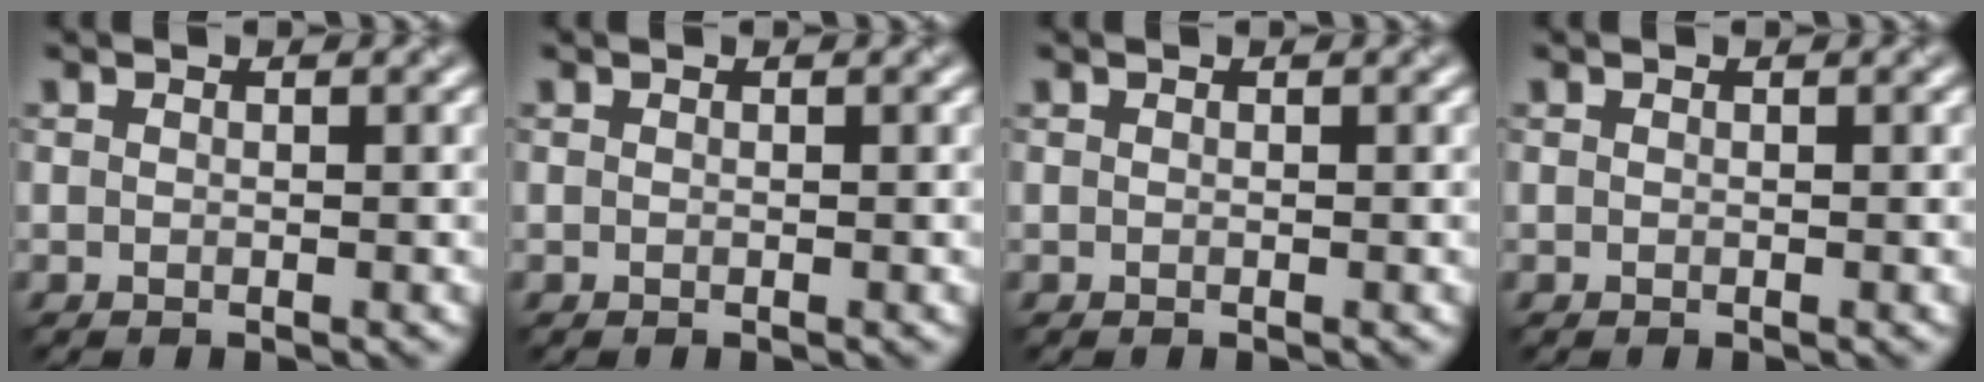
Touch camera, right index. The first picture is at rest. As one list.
[{"total": 0.0}, {"total": 0.0}, {"total": 0.0}]